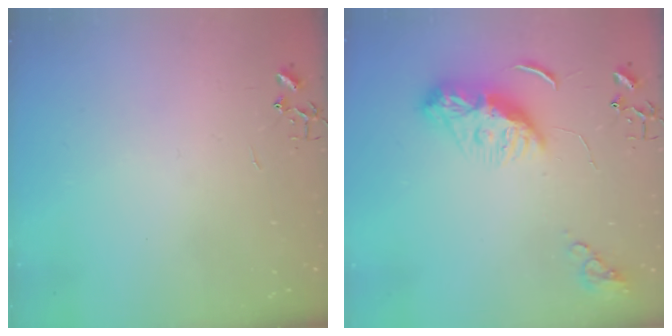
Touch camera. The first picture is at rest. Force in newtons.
{"total": 9.9, "press": 9.8, "slide": 1.1}